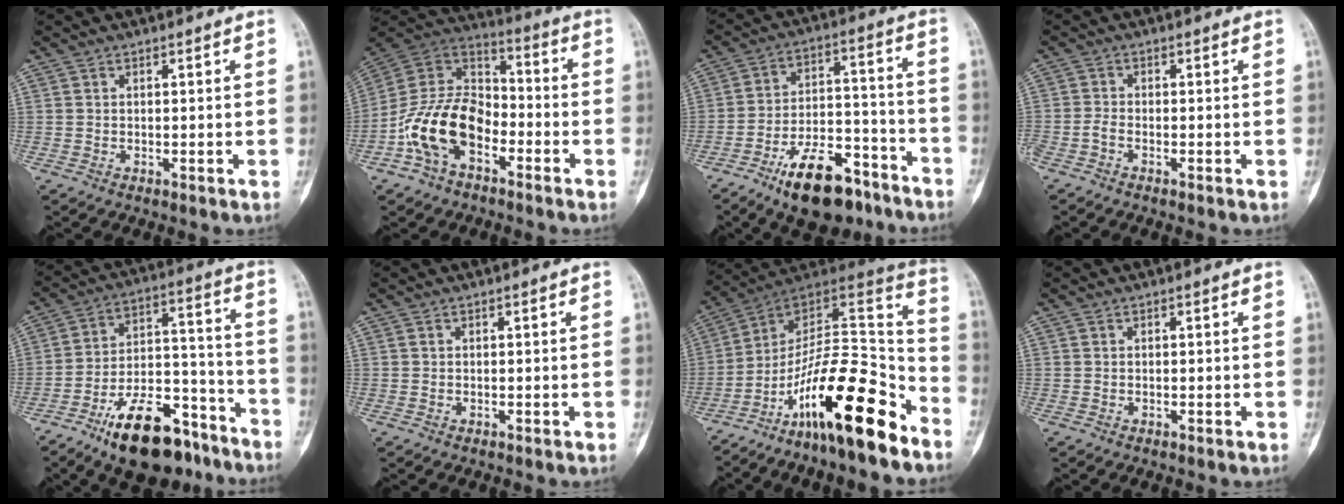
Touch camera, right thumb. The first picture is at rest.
{"total": 15.8, "force": [-6.1, 10.1, 10.6], "torque": [-0.186, 0.065, -0.124]}
{"total": 16.5, "force": [-10.8, 7.3, 10.1], "torque": [-0.146, 0.083, -0.173]}
{"total": 1.6, "force": [-1.1, 0.4, 1.1], "torque": [-0.035, 0.001, -0.027]}
{"total": 19.7, "force": [-13.2, 8.7, 11.8], "torque": [-0.180, 0.095, -0.215]}
{"total": 0.0}
{"total": 22.5, "force": [-14.6, 5.9, 16.0], "torque": [-0.245, 0.107, -0.239]}
{"total": 0.0}